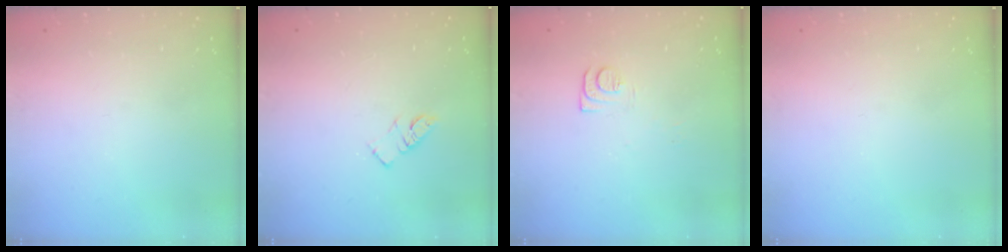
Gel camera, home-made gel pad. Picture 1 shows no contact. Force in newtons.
{"total": 4.0, "press": 4.0, "slide": 0.4}
{"total": 5.9, "press": 5.9, "slide": 0.8}
{"total": 0.0}